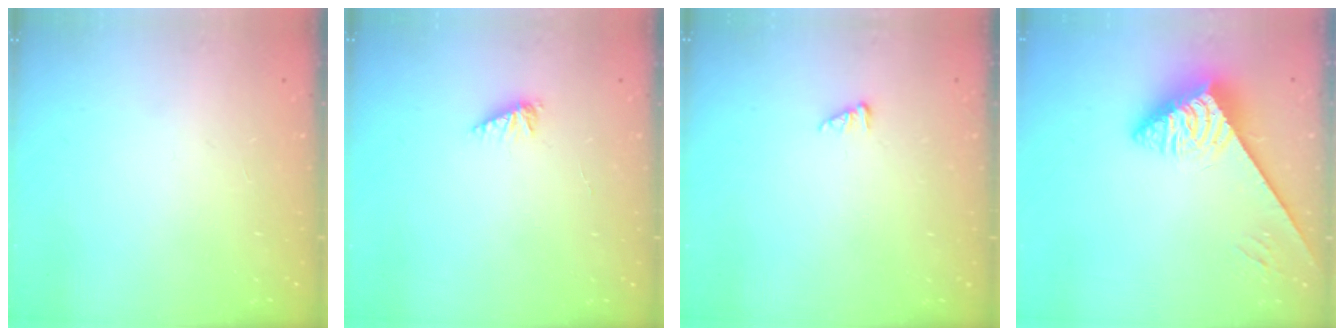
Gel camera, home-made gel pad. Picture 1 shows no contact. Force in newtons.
{"total": 2.4, "press": 2.4, "slide": 0.3}
{"total": 1.2, "press": 1.1, "slide": 0.1}
{"total": 3.7, "press": 3.6, "slide": 0.5}